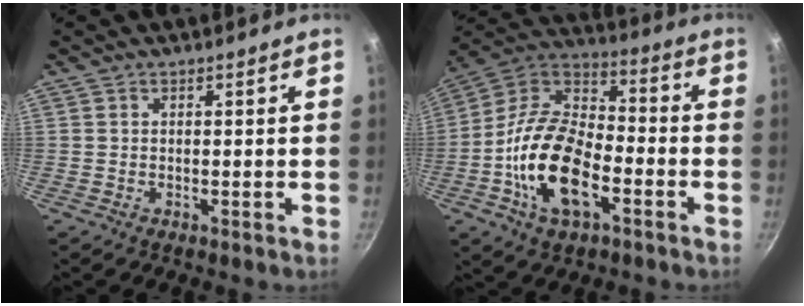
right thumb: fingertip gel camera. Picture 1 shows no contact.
{"total": 19.3, "force": [-6.2, 10.4, 15.0], "torque": [-0.265, 0.038, -0.134]}